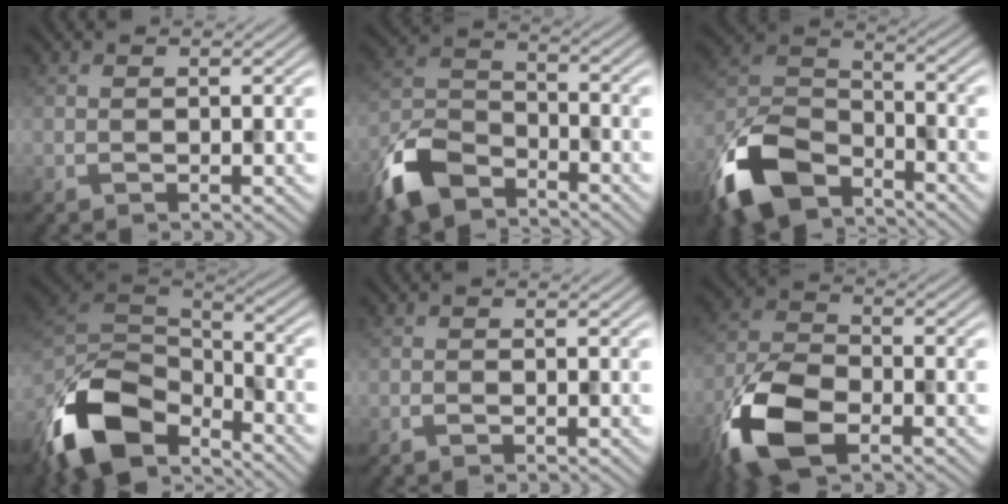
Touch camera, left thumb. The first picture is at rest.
{"total": 9.3, "force": [-6.7, 4.3, 4.8], "torque": [-0.111, -0.009, -0.154]}
{"total": 12.7, "force": [-8.6, 6.0, 7.2], "torque": [-0.164, -0.010, -0.187]}
{"total": 13.9, "force": [-8.9, 6.5, 8.4], "torque": [-0.192, -0.017, -0.182]}
{"total": 0.7, "force": [-0.5, 0.2, 0.4], "torque": [-0.006, 0.000, -0.007]}
{"total": 11.0, "force": [-6.0, 5.2, 7.6], "torque": [-0.175, -0.015, -0.133]}